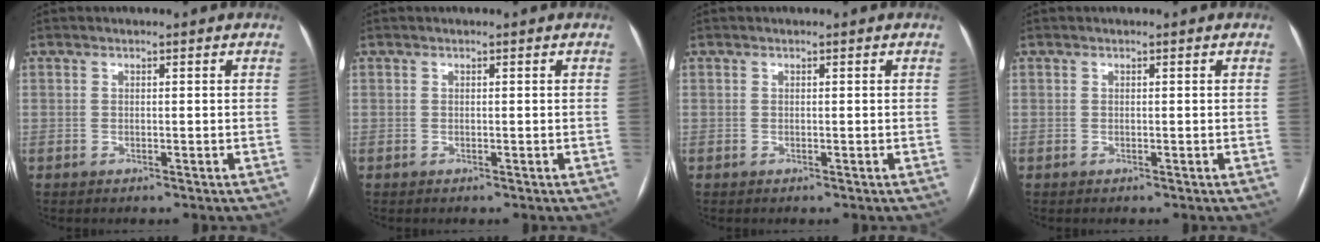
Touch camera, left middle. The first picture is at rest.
{"total": 0.0}
{"total": 0.0}
{"total": 0.0}